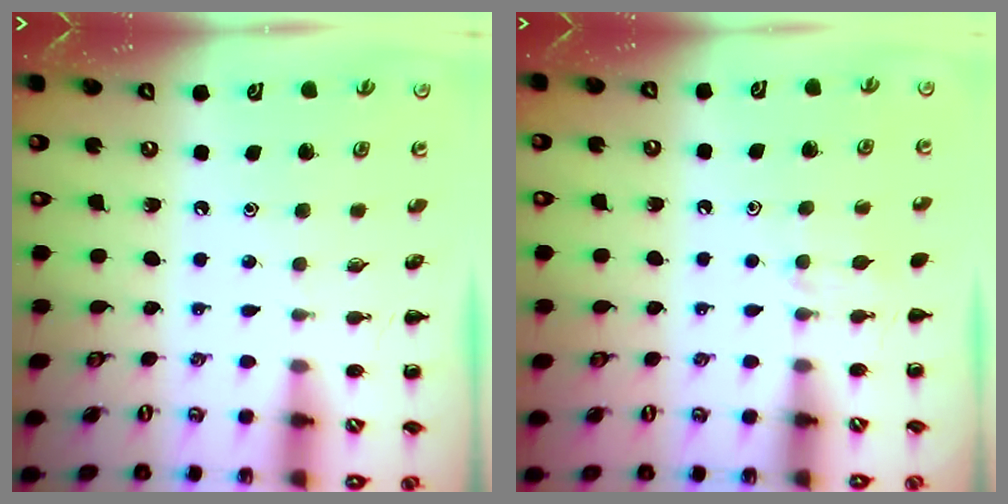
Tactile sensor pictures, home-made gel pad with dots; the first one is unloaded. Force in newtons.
{"total": 4.4, "press": 4.2, "slide": 1.4}